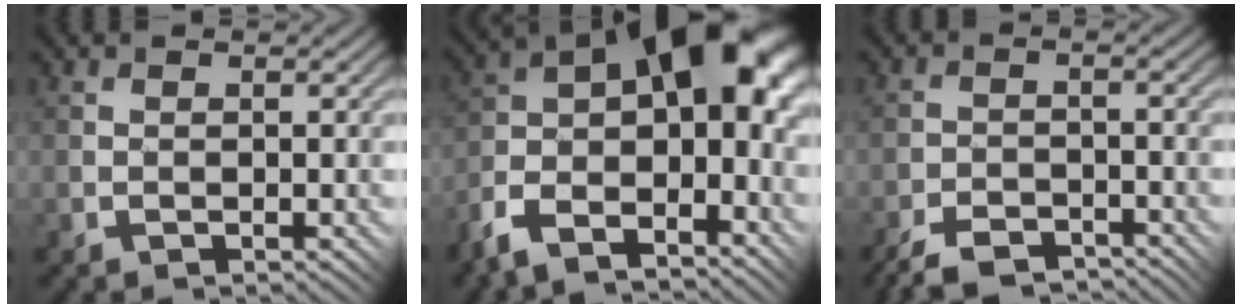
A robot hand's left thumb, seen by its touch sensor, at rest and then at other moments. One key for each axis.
{"total": 15.1, "fx": -5.4, "fy": 8.0, "fz": 11.6, "tx": -0.195, "ty": -0.009, "tz": -0.086}
{"total": 5.6, "fx": -4.8, "fy": 1.5, "fz": 2.3, "tx": -0.041, "ty": -0.002, "tz": -0.097}